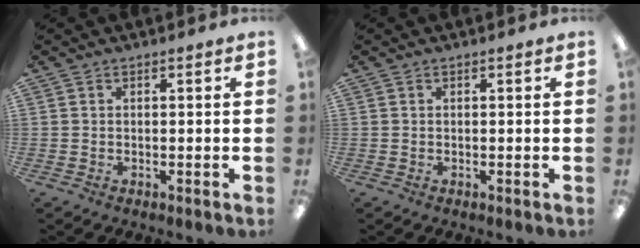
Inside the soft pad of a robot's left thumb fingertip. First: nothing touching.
{"total": 0.0}